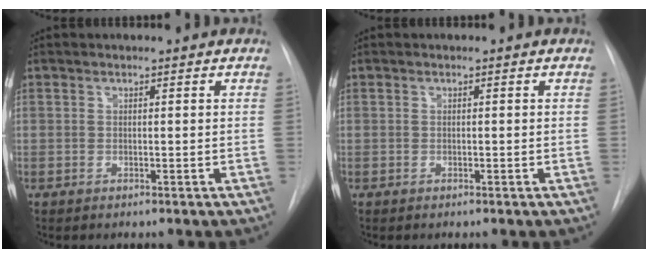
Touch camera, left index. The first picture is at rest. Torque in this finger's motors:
{"motor_torque": [-0.02, -0.01, 0.02, 0.00]}